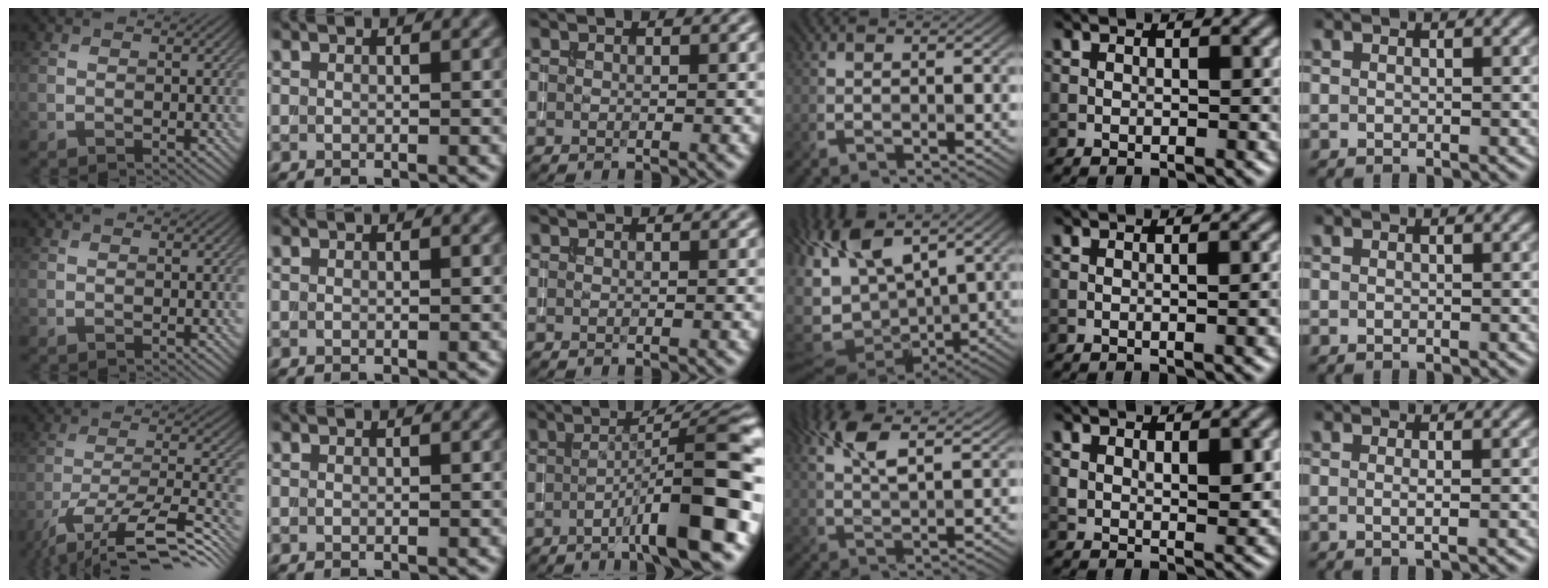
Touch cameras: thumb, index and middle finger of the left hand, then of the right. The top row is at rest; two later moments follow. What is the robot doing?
{"motion": "extract", "object": "backpack"}